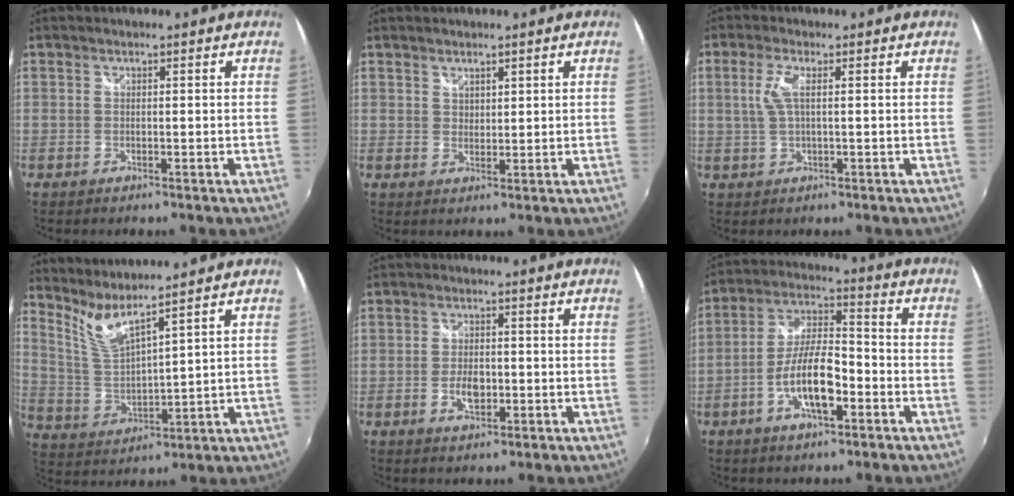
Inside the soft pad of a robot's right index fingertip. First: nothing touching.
{"total": 1.9, "force": [1.6, 1.0, 0.4], "torque": [0.003, 0.002, 0.028]}
{"total": 3.7, "force": [0.5, 0.6, 3.6], "torque": [-0.077, 0.001, 0.015]}
{"total": 6.6, "force": [5.7, -0.6, 3.2], "torque": [-0.067, -0.021, 0.124]}
{"total": 4.4, "force": [-1.2, 2.4, 3.4], "torque": [-0.069, -0.001, -0.021]}
{"total": 10.9, "force": [-4.3, 3.7, 9.4], "torque": [-0.189, 0.004, -0.077]}